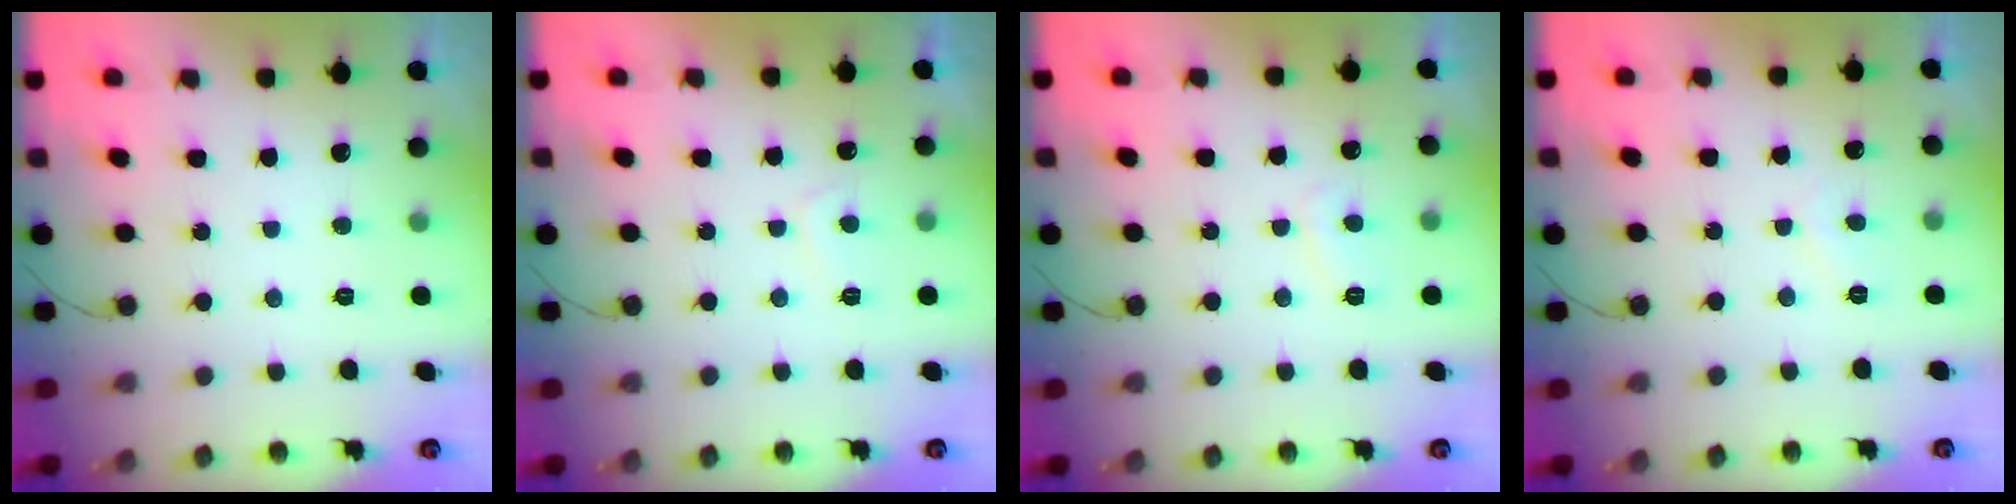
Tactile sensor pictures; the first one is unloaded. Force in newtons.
{"total": 2.3, "press": 2.2, "slide": 0.6}
{"total": 2.9, "press": 2.9, "slide": 0.3}
{"total": 2.7, "press": 2.6, "slide": 0.5}